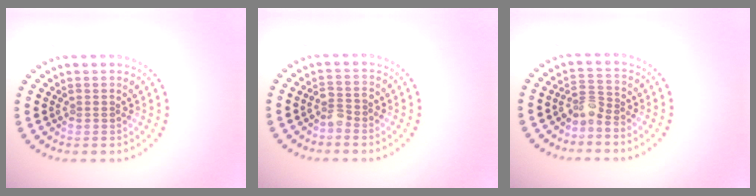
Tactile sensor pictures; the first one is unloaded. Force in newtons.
{"total": 1.6, "press": 1.4, "slide": 0.8}
{"total": 2.1, "press": 1.6, "slide": 1.4}